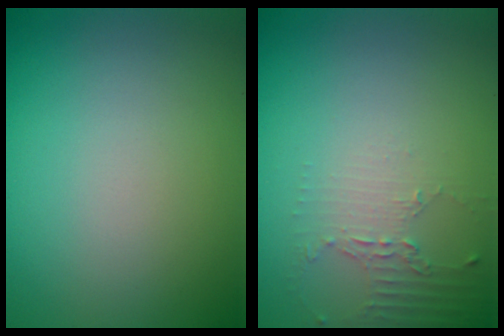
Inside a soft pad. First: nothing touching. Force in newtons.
{"total": 2.1, "press": 1.5, "slide": 1.5}